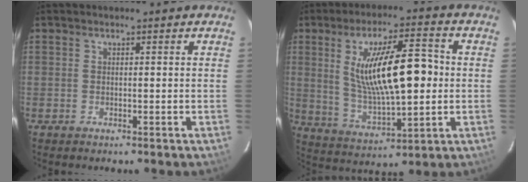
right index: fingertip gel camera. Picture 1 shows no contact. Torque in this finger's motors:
{"motor_torque": [0.72, 0.01, 1.05, 0.21]}